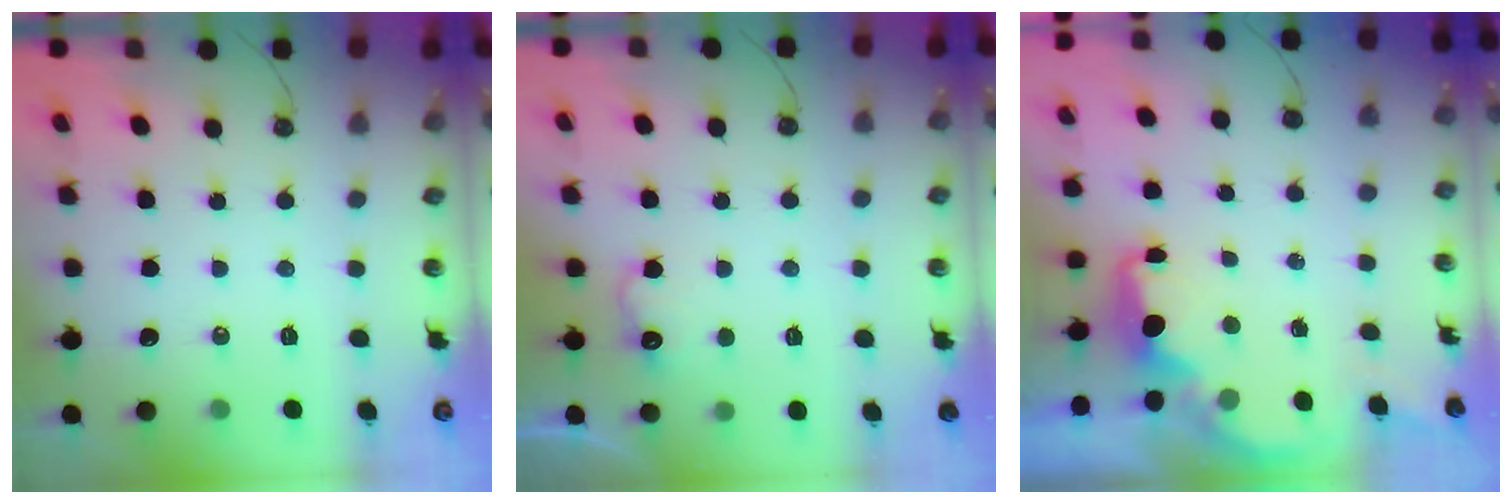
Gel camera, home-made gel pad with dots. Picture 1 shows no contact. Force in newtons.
{"total": 8.7, "press": 8.6, "slide": 1.2}
{"total": 2.2, "press": 2.0, "slide": 0.8}